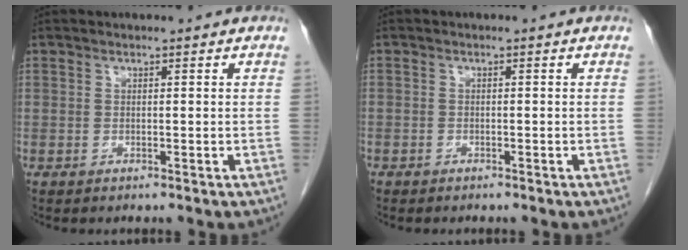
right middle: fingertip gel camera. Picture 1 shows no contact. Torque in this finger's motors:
{"motor_torque": [1.00, -0.99, -0.01, -0.16]}